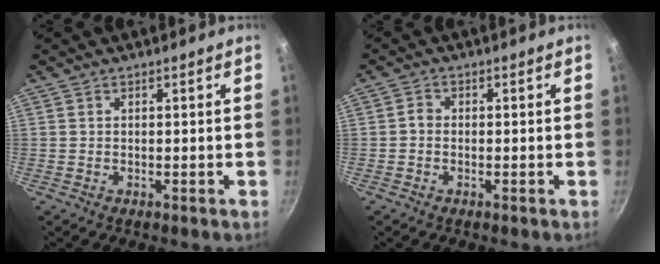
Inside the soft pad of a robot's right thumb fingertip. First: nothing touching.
{"total": 1.4, "force": [-0.4, 1.2, 0.7], "torque": [-0.010, 0.009, -0.011]}